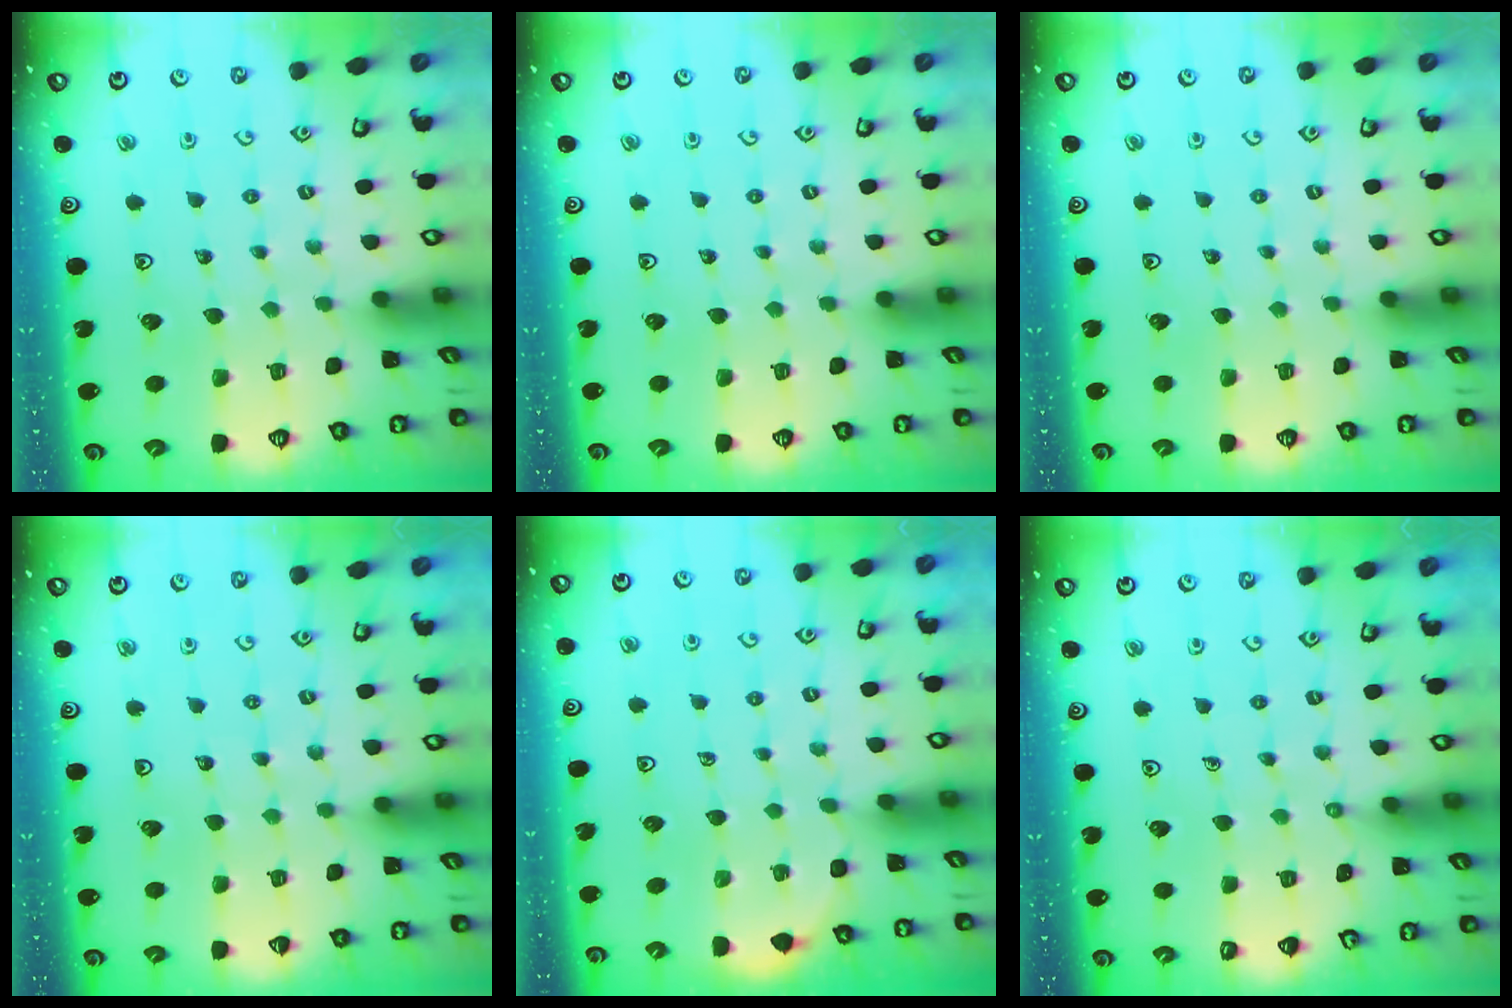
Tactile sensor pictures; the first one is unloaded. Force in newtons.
{"total": 0.0}
{"total": 0.0}
{"total": 2.3, "press": 2.3, "slide": 0.2}
{"total": 1.7, "press": 1.5, "slide": 0.8}
{"total": 2.5, "press": 2.5, "slide": 0.4}